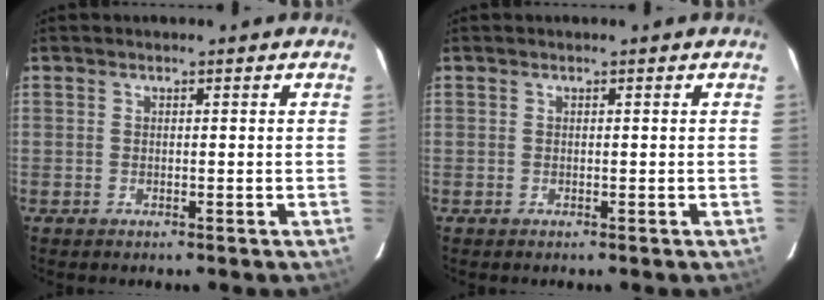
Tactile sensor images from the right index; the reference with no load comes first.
{"total": 0.0}